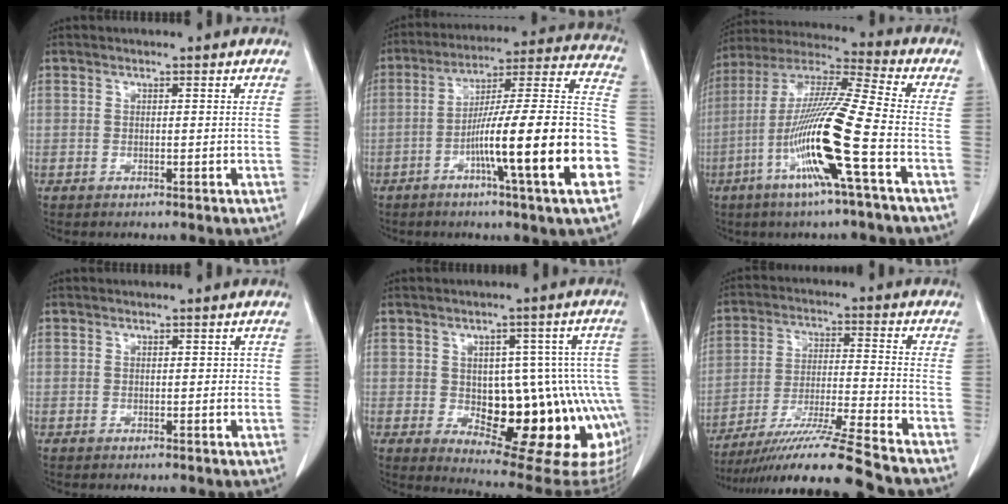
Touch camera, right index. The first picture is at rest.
{"total": 22.6, "force": [-6.8, 0.0, 21.5], "torque": [-0.264, 0.010, -0.109]}
{"total": 16.8, "force": [-5.7, -0.9, 15.7], "torque": [-0.313, -0.011, -0.117]}
{"total": 0.9, "force": [0.1, 0.7, 0.6], "torque": [-0.004, 0.009, 0.002]}
{"total": 19.6, "force": [-3.9, 8.3, 17.3], "torque": [-0.145, 0.029, -0.021]}
{"total": 16.0, "force": [-13.6, -2.3, 8.0], "torque": [-0.147, -0.026, -0.234]}